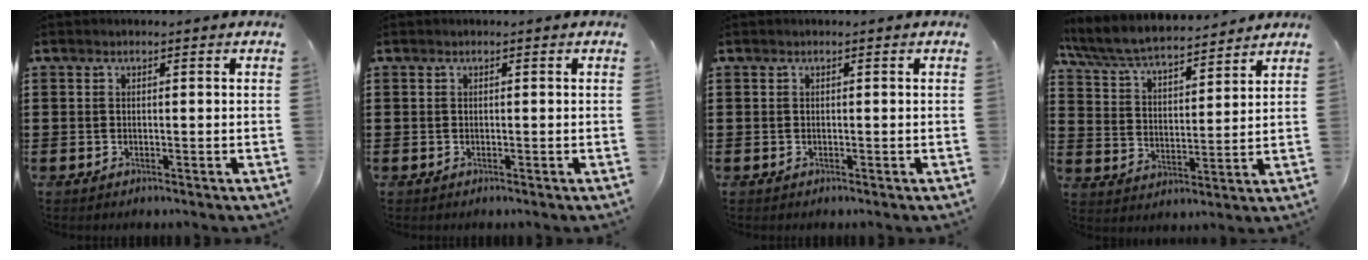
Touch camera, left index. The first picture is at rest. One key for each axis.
{"total": 0.0}
{"total": 0.0}
{"total": 6.9, "fx": 6.5, "fy": 0.8, "fz": 2.2, "tx": -0.071, "ty": -0.033, "tz": 0.112}